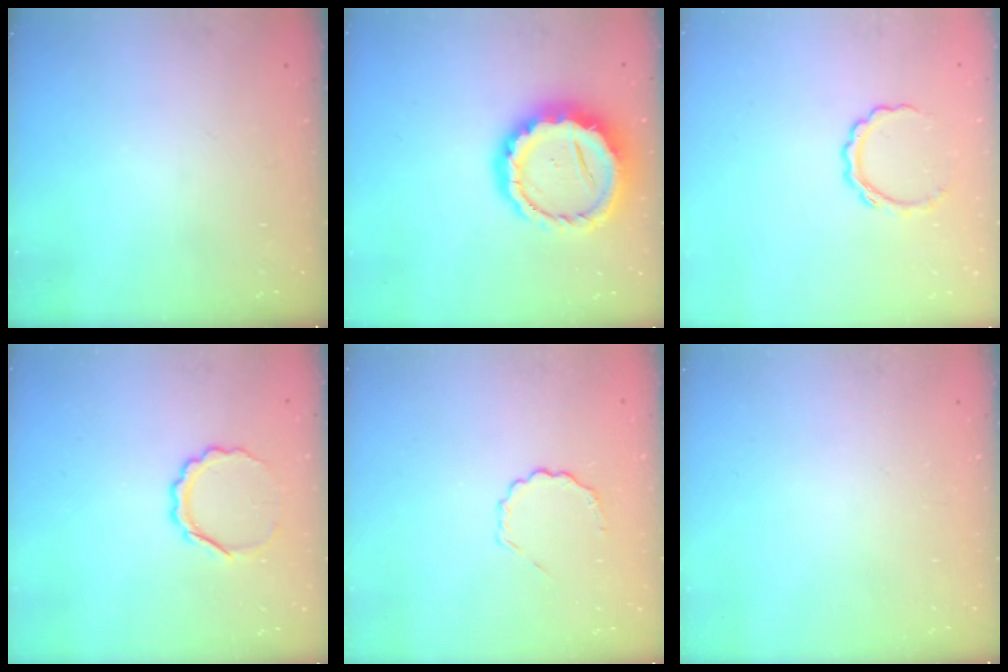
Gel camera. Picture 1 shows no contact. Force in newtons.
{"total": 15.5, "press": 15.2, "slide": 2.7}
{"total": 5.8, "press": 5.8, "slide": 0.1}
{"total": 6.6, "press": 6.5, "slide": 0.8}
{"total": 4.0, "press": 3.9, "slide": 1.0}
{"total": 0.0}